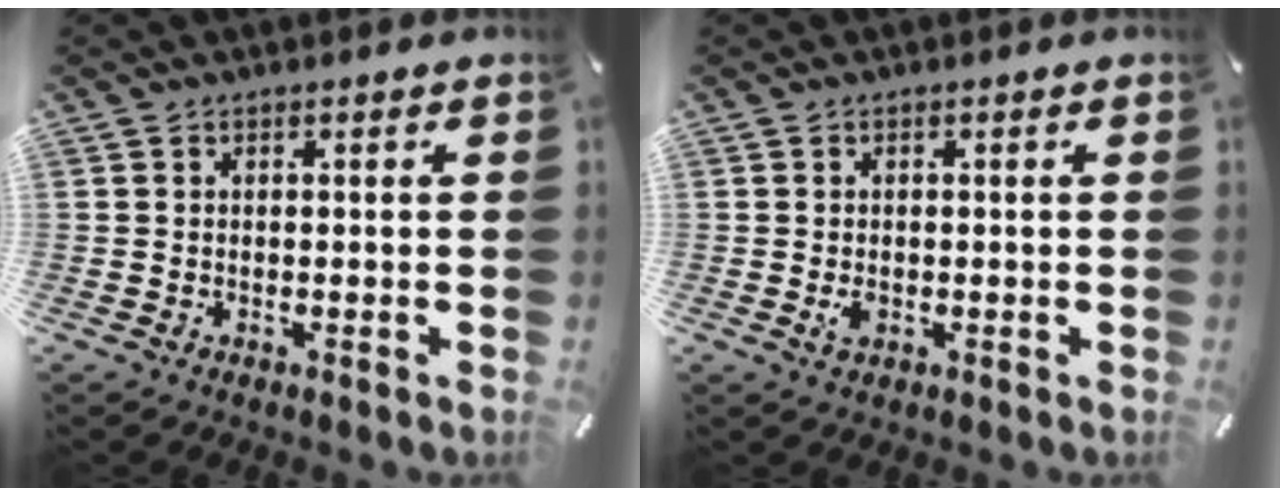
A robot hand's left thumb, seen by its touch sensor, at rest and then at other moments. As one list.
[{"total": 1.8, "force": [-0.3, 1.3, 1.3], "torque": [-0.030, -0.002, -0.007]}]